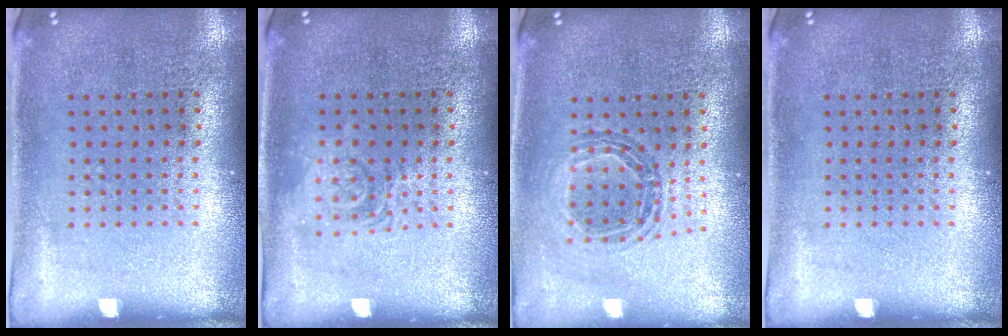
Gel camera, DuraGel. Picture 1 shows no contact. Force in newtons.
{"total": 1.2, "press": 1.2, "slide": 0.2}
{"total": 0.9, "press": 0.9, "slide": 0.2}
{"total": 0.0}